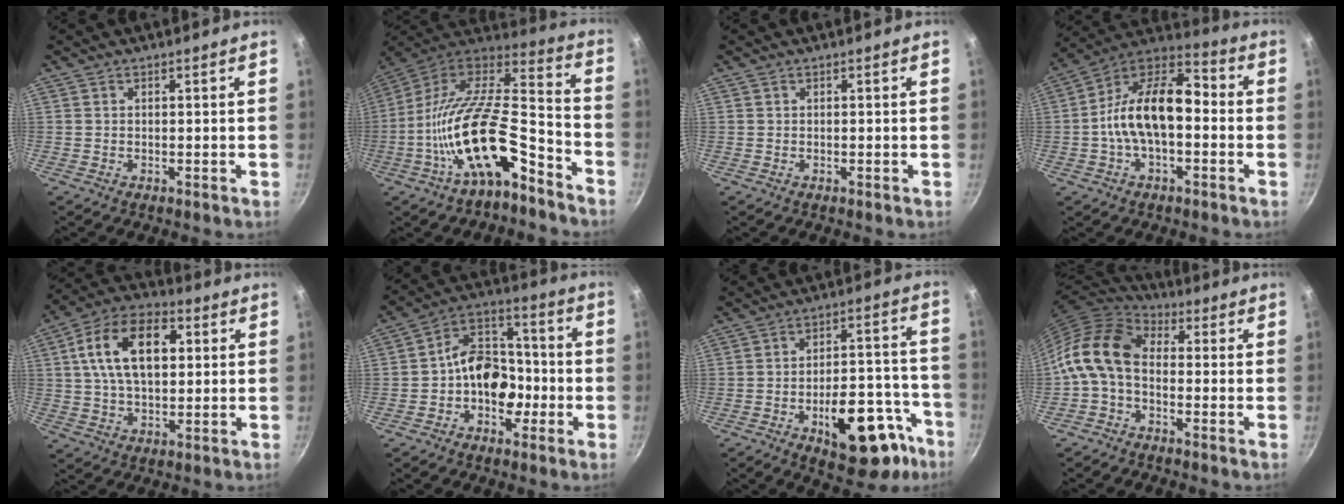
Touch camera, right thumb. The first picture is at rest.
{"total": 22.1, "force": [-10.6, 8.6, 17.4], "torque": [-0.291, 0.074, -0.199]}
{"total": 0.0}
{"total": 16.6, "force": [-1.7, 9.2, 13.7], "torque": [-0.220, 0.052, -0.050]}
{"total": 16.3, "force": [3.6, 9.7, 12.5], "torque": [-0.197, 0.015, 0.051]}
{"total": 12.5, "force": [-2.7, 9.3, 7.9], "torque": [-0.071, 0.055, -0.058]}
{"total": 20.4, "force": [-9.8, 9.9, 14.9], "torque": [-0.137, 0.062, -0.124]}
{"total": 13.1, "force": [-1.5, 8.8, 9.6], "torque": [-0.182, 0.042, -0.054]}